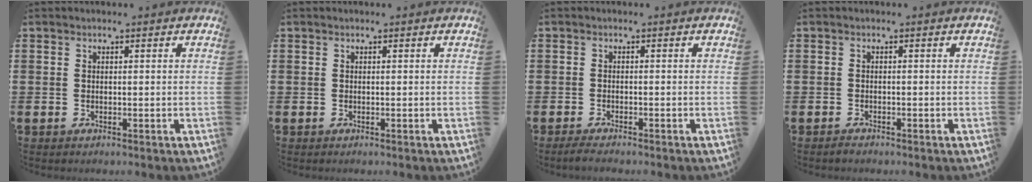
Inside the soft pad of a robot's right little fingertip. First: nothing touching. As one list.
[{"total": 0.0}, {"total": 1.3, "force": [-1.0, 0.1, 0.8], "torque": [-0.014, -0.002, -0.019]}, {"total": 0.5, "force": [-0.5, 0.1, 0.1], "torque": [-0.004, -0.003, -0.010]}]